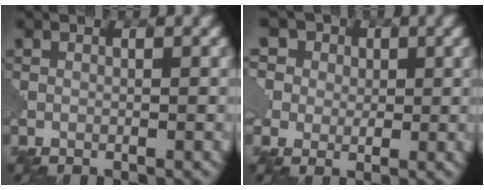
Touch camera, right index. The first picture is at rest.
{"total": 9.7, "force": [4.4, 7.5, 4.4], "torque": [-0.095, 0.029, 0.044]}